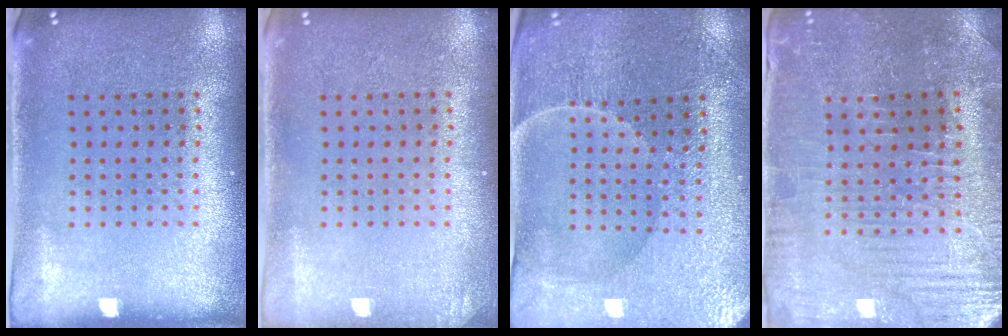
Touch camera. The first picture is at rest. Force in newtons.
{"total": 0.7, "press": 0.7, "slide": 0.1}
{"total": 1.9, "press": 1.9, "slide": 0.2}
{"total": 1.8, "press": 1.8, "slide": 0.3}